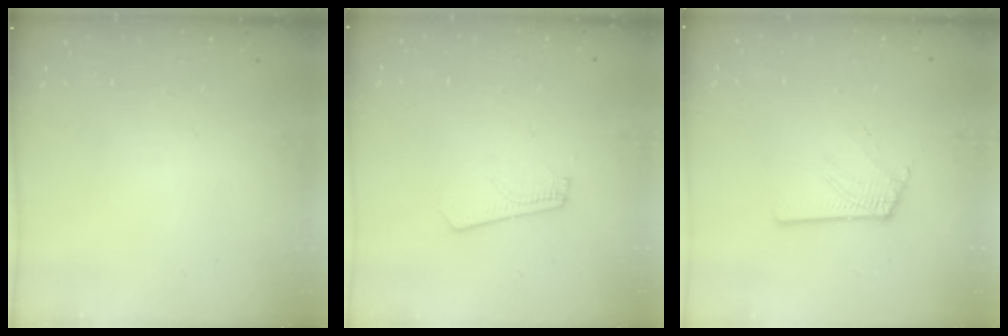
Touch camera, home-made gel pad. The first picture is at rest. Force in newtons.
{"total": 2.7, "press": 2.7, "slide": 0.4}
{"total": 3.2, "press": 3.2, "slide": 0.4}